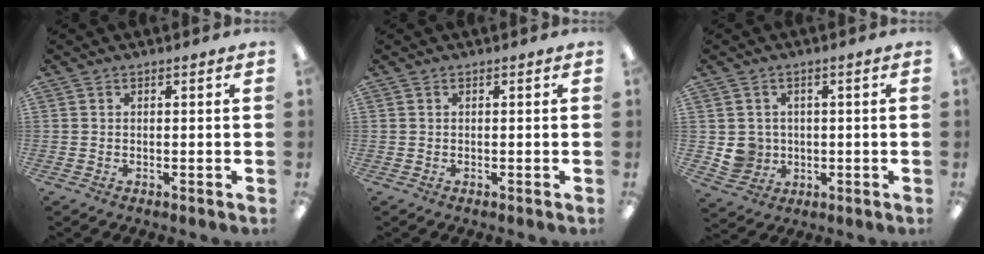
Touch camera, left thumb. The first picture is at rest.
{"total": 0.0}
{"total": 5.1, "force": [0.3, 5.0, 0.9], "torque": [-0.020, 0.003, 0.009]}